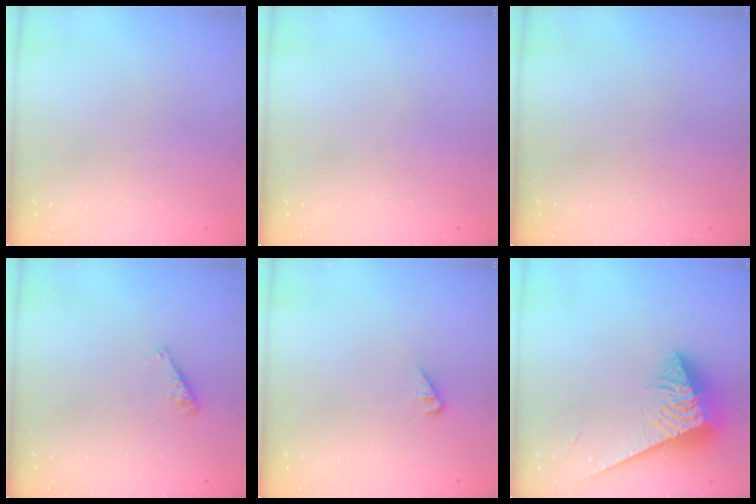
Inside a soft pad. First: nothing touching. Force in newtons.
{"total": 0.0}
{"total": 0.0}
{"total": 3.3, "press": 3.2, "slide": 0.6}
{"total": 1.5, "press": 1.5, "slide": 0.3}
{"total": 5.6, "press": 5.6, "slide": 0.8}